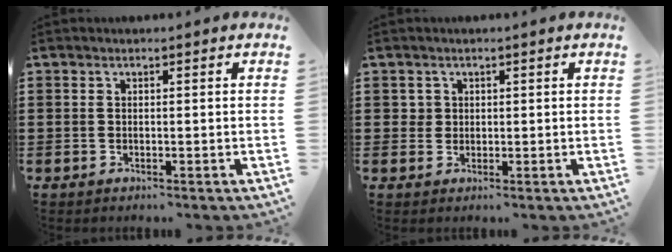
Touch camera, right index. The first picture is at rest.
{"total": 1.5, "force": [0.5, 1.4, 0.3], "torque": [-0.011, 0.009, 0.010]}